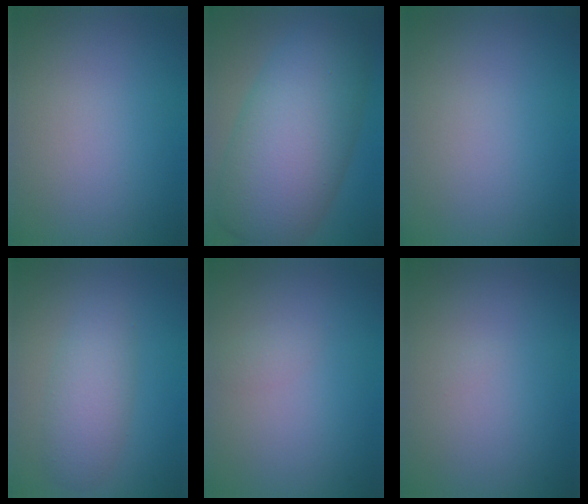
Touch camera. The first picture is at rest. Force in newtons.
{"total": 11.8, "press": 11.7, "slide": 0.5}
{"total": 0.0}
{"total": 3.5, "press": 3.5, "slide": 0.3}
{"total": 0.7, "press": 0.7, "slide": 0.1}
{"total": 0.0}